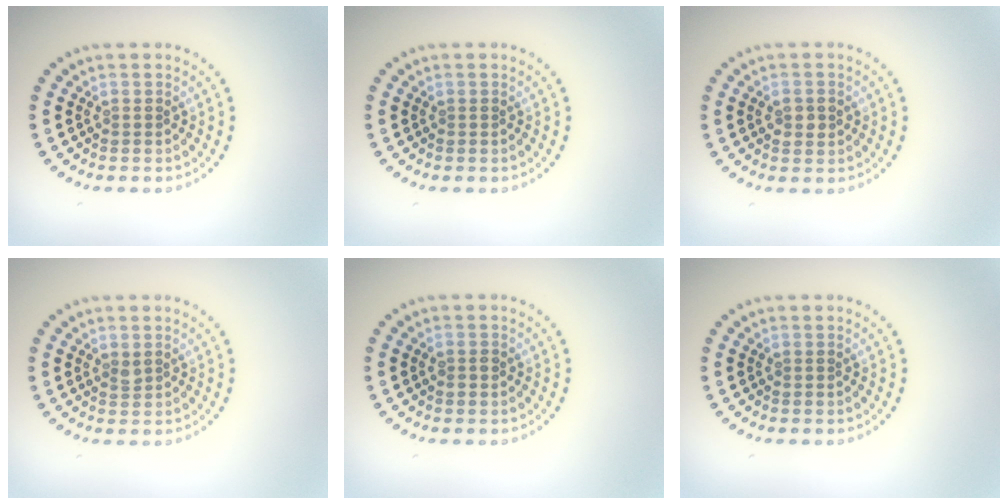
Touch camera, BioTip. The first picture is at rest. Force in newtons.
{"total": 0.0}
{"total": 1.6, "press": 1.6, "slide": 0.2}
{"total": 0.6, "press": 0.5, "slide": 0.3}
{"total": 0.9, "press": 0.9, "slide": 0.0}
{"total": 0.0}